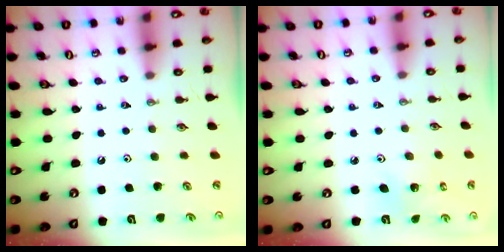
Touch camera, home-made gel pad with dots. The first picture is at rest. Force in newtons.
{"total": 2.1, "press": 2.1, "slide": 0.1}